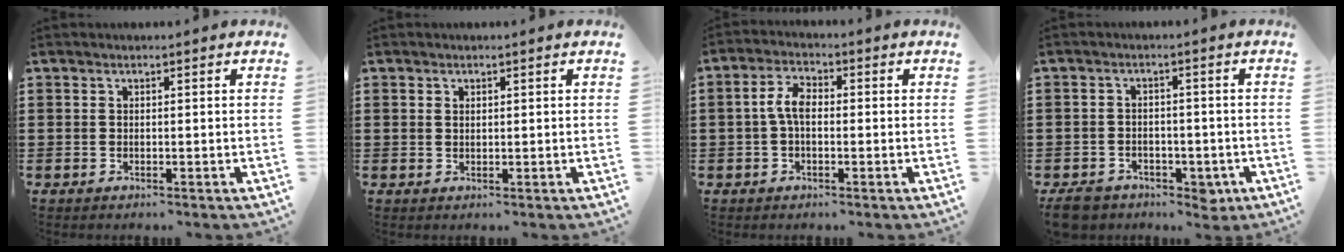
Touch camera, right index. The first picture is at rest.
{"total": 0.7, "force": [0.5, 0.5, 0.3], "torque": [-0.007, 0.002, 0.009]}
{"total": 4.5, "force": [-0.4, 2.3, 3.9], "torque": [-0.087, 0.004, -0.012]}
{"total": 4.6, "force": [-3.3, 2.4, 2.0], "torque": [-0.038, 0.010, -0.063]}